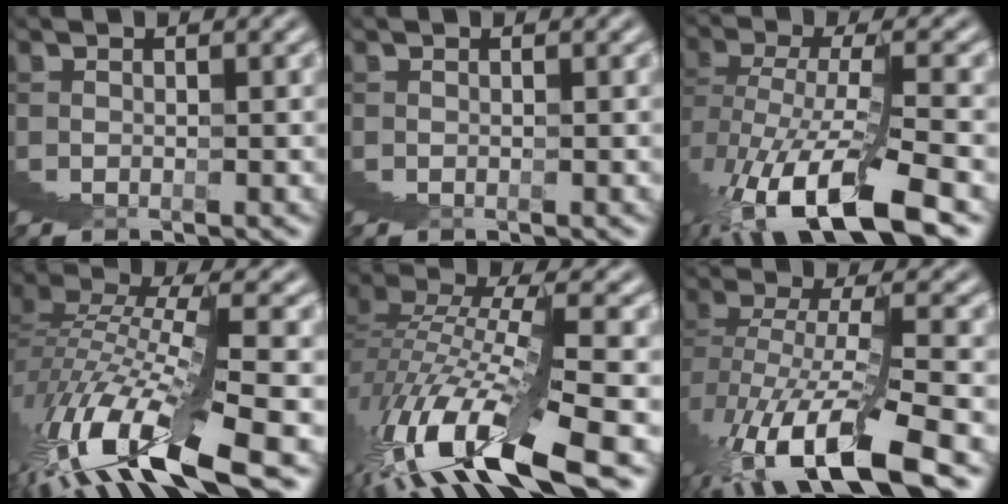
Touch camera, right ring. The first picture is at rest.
{"total": 0.0}
{"total": 5.4, "force": [-1.9, 0.5, 5.0], "torque": [-0.086, -0.006, -0.022]}
{"total": 6.8, "force": [2.0, 1.1, 6.4], "torque": [-0.097, 0.020, 0.028]}
{"total": 6.6, "force": [0.7, 1.3, 6.4], "torque": [-0.105, 0.006, 0.013]}
{"total": 5.9, "force": [-2.6, 0.4, 5.3], "torque": [-0.097, -0.007, -0.032]}